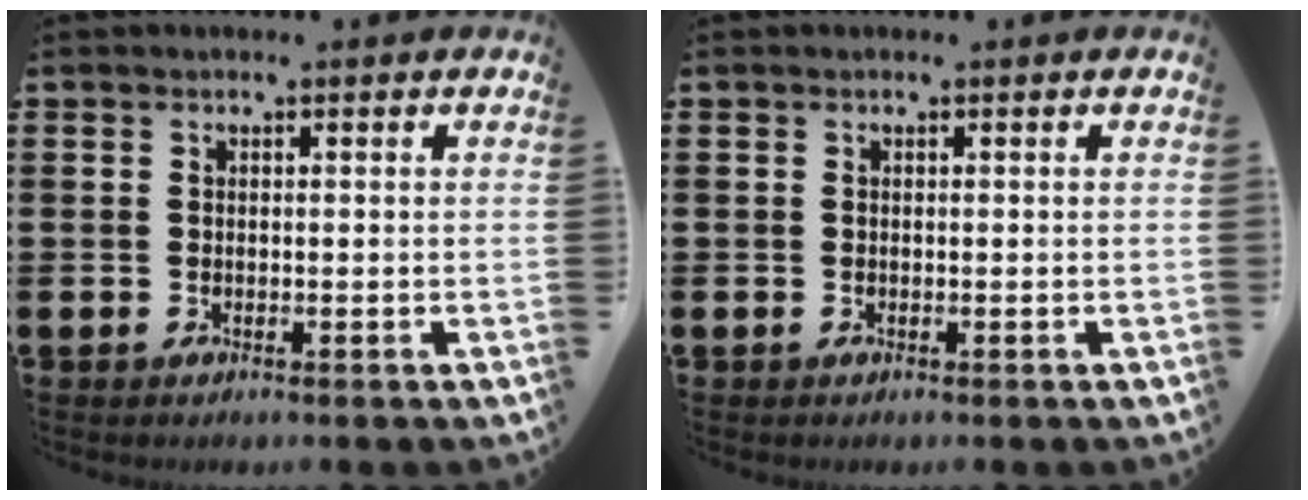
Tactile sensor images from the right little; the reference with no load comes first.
{"total": 0.0}